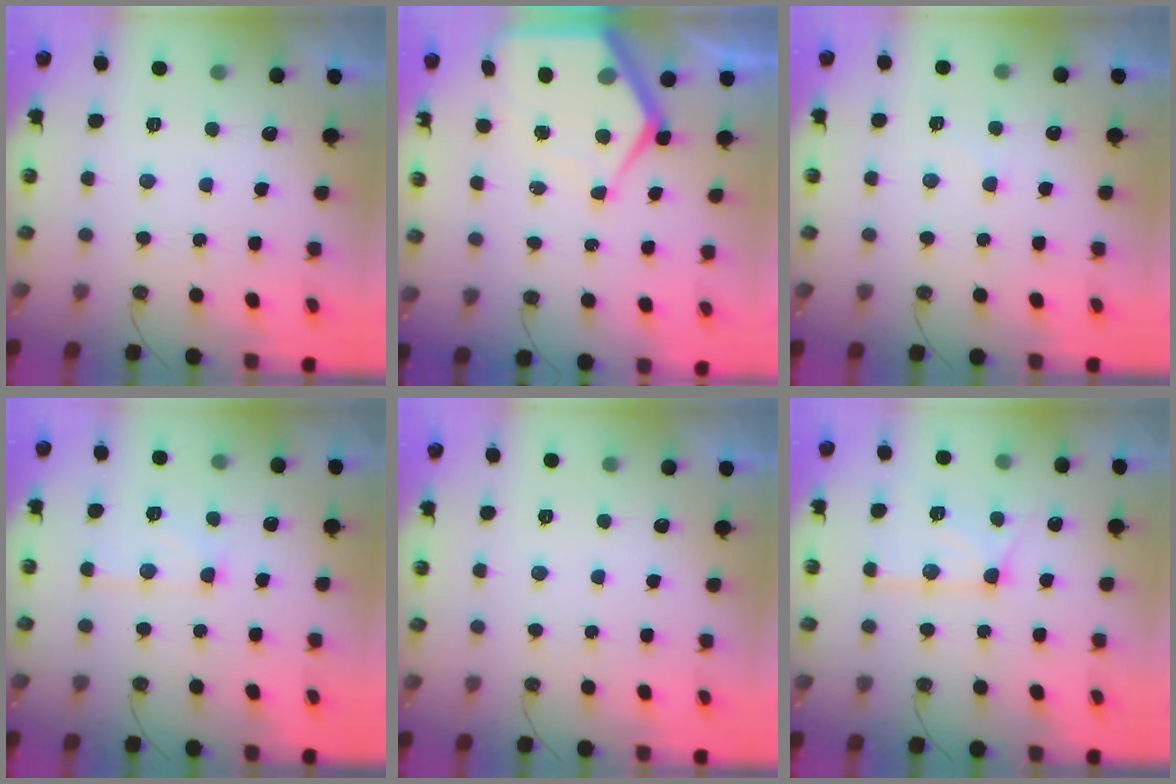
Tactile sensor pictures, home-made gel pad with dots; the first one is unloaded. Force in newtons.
{"total": 11.1, "press": 11.0, "slide": 1.0}
{"total": 4.7, "press": 4.6, "slide": 0.5}
{"total": 8.9, "press": 8.8, "slide": 0.7}
{"total": 0.0}
{"total": 13.2, "press": 13.2, "slide": 1.2}